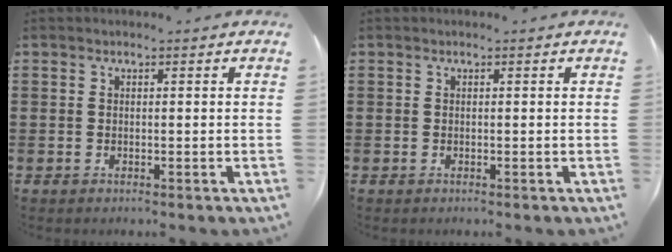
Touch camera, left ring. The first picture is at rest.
{"total": 0.0}